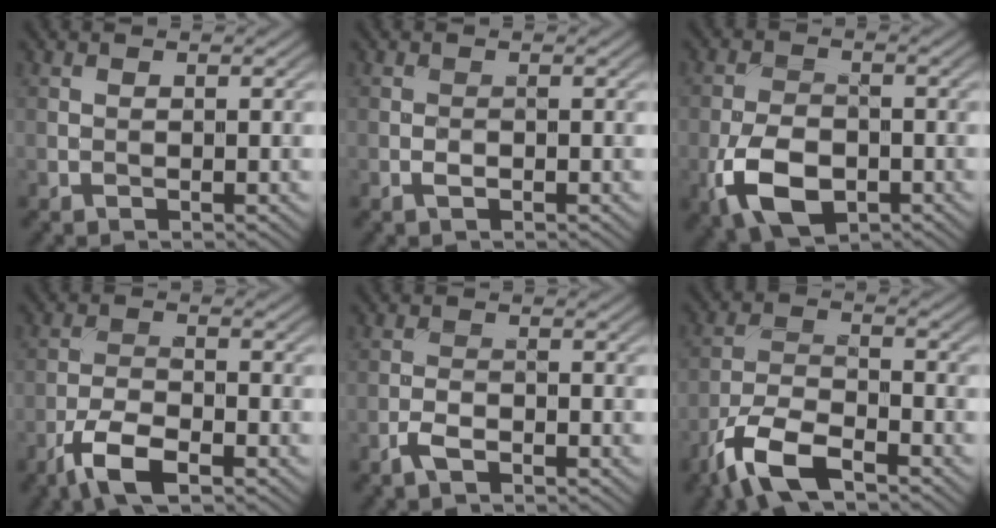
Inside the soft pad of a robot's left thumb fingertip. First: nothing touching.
{"total": 0.7, "force": [-0.4, 0.4, 0.5], "torque": [-0.010, 0.000, -0.009]}
{"total": 7.9, "force": [-3.4, 4.7, 5.4], "torque": [-0.121, -0.013, -0.071]}
{"total": 5.9, "force": [-3.7, 2.1, 4.1], "torque": [-0.086, -0.002, -0.079]}
{"total": 2.0, "force": [-1.4, 0.8, 1.2], "torque": [-0.029, 0.000, -0.034]}
{"total": 8.8, "force": [-6.0, 3.2, 5.7], "torque": [-0.115, -0.007, -0.130]}